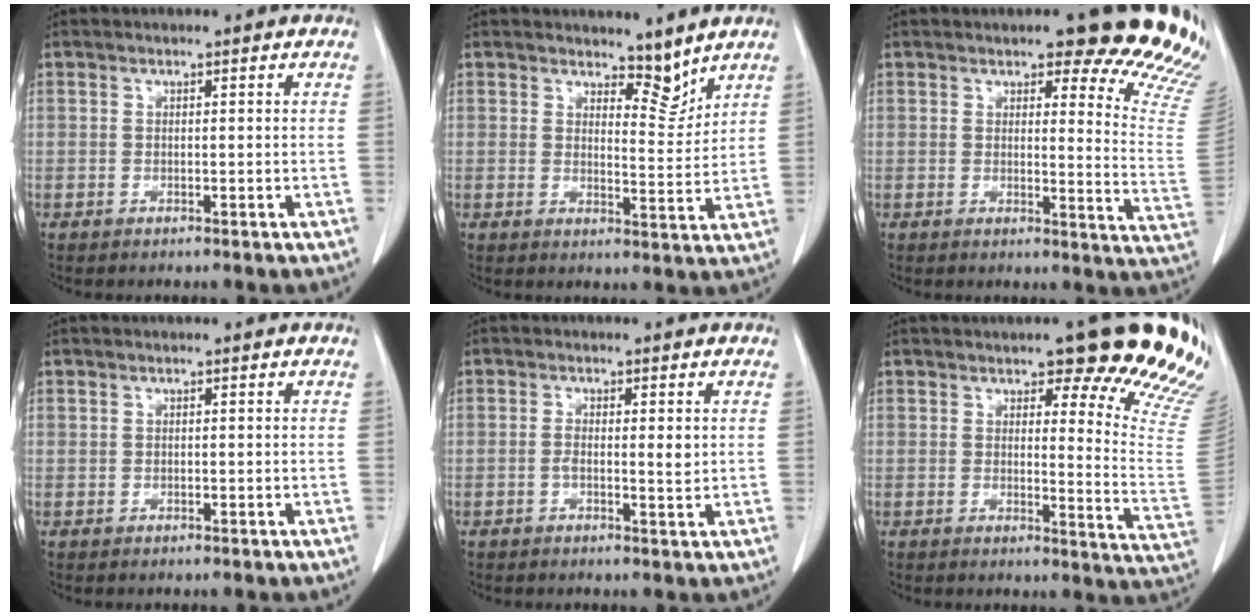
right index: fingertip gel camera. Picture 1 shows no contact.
{"total": 4.4, "force": [3.9, 1.5, 1.4], "torque": [-0.014, -0.011, 0.061]}
{"total": 14.7, "force": [13.0, 2.3, 6.5], "torque": [-0.049, -0.101, 0.115]}
{"total": 0.0}
{"total": 2.9, "force": [0.2, 0.9, 2.8], "torque": [-0.045, 0.000, 0.004]}
{"total": 16.4, "force": [12.5, 2.3, 10.4], "torque": [-0.105, -0.067, 0.129]}